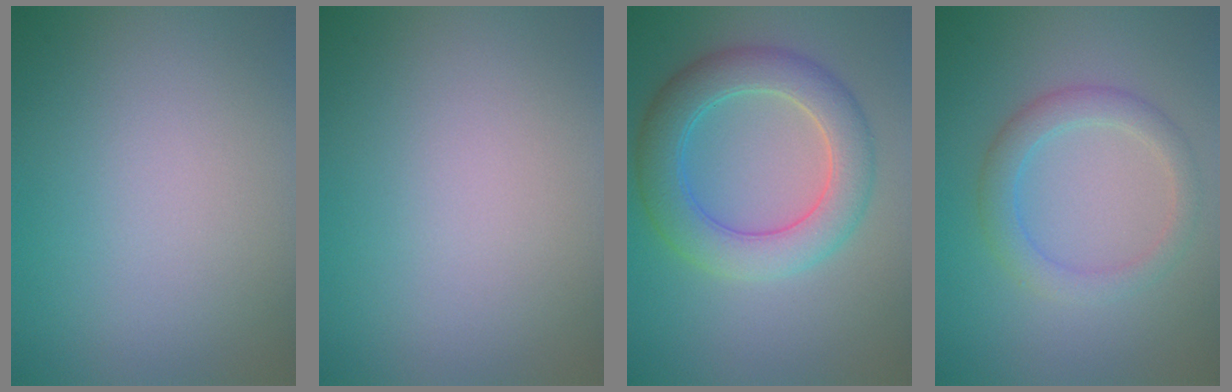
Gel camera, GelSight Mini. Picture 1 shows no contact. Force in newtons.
{"total": 0.0}
{"total": 6.0, "press": 6.0, "slide": 0.2}
{"total": 1.9, "press": 1.9, "slide": 0.2}